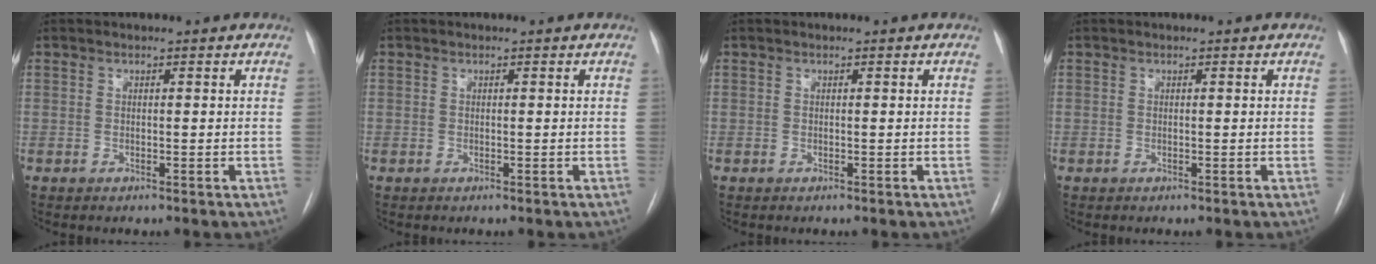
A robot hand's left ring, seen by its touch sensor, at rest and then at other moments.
{"total": 0.0}
{"total": 0.0}
{"total": 0.0}